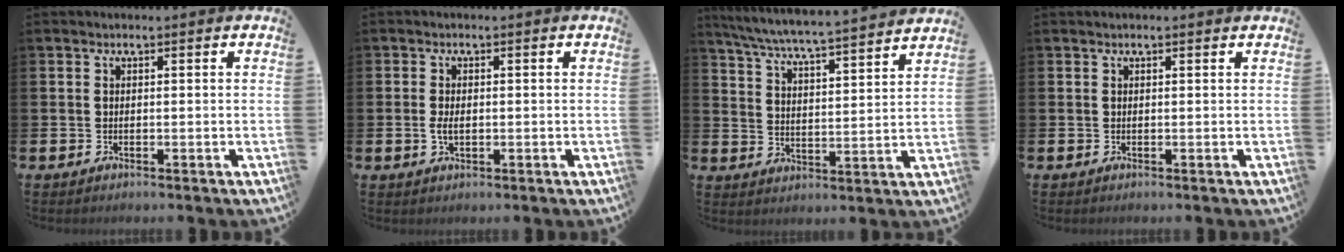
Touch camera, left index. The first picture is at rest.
{"total": 2.1, "force": [-0.2, 1.2, 1.7], "torque": [-0.031, 0.003, -0.005]}
{"total": 6.7, "force": [6.4, -0.2, 1.8], "torque": [-0.064, -0.050, 0.110]}
{"total": 0.0}